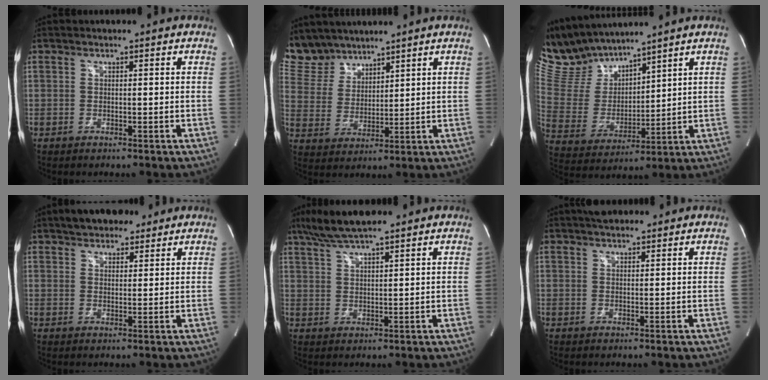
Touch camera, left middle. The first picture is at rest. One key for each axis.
{"total": 7.5, "fx": 6.9, "fy": 2.8, "fz": 0.4, "tx": -0.020, "ty": 0.010, "tz": 0.155}
{"total": 11.6, "fx": 11.0, "fy": 2.5, "fz": 2.8, "tx": -0.078, "ty": 0.010, "tz": 0.235}
{"total": 7.6, "fx": 5.9, "fy": 3.2, "fz": 3.5, "tx": -0.051, "ty": 0.019, "tz": 0.099}
{"total": 8.1, "fx": 6.4, "fy": 0.7, "fz": 4.9, "tx": -0.093, "ty": 0.025, "tz": 0.113}
{"total": 4.2, "fx": 3.5, "fy": 1.5, "fz": 1.7, "tx": -0.031, "ty": 0.028, "tz": 0.059}